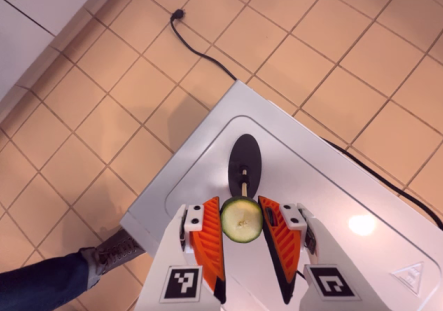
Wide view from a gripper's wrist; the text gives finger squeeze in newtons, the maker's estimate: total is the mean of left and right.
{"total": 6.3, "left": 5.9, "right": 6.6}